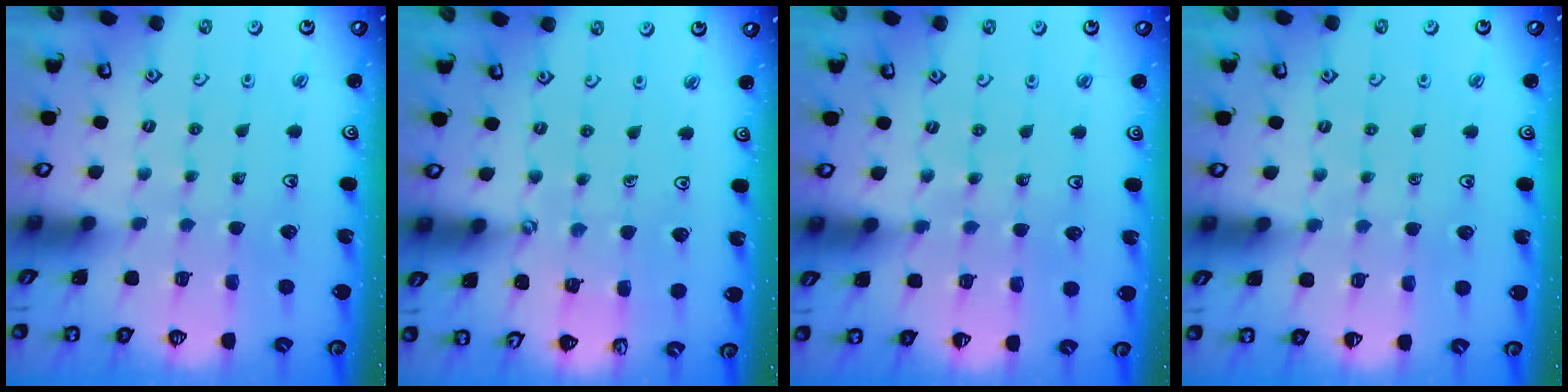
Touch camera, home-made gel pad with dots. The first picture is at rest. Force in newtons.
{"total": 2.3, "press": 2.2, "slide": 0.3}
{"total": 6.4, "press": 6.3, "slide": 1.0}
{"total": 4.4, "press": 4.4, "slide": 0.5}